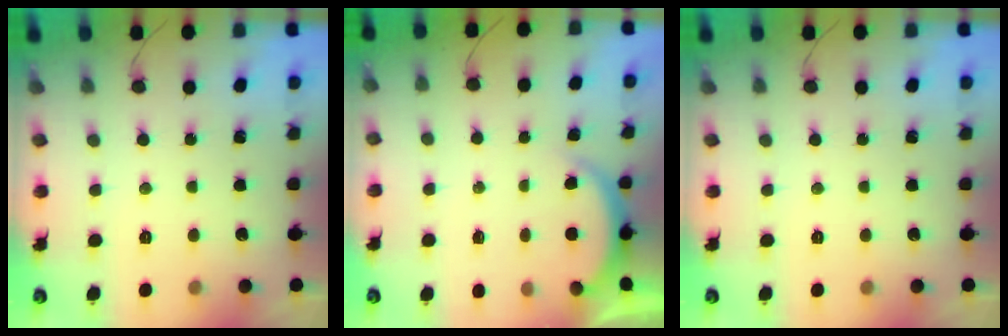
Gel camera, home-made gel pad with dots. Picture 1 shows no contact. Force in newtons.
{"total": 2.5, "press": 2.5, "slide": 0.5}
{"total": 0.0}